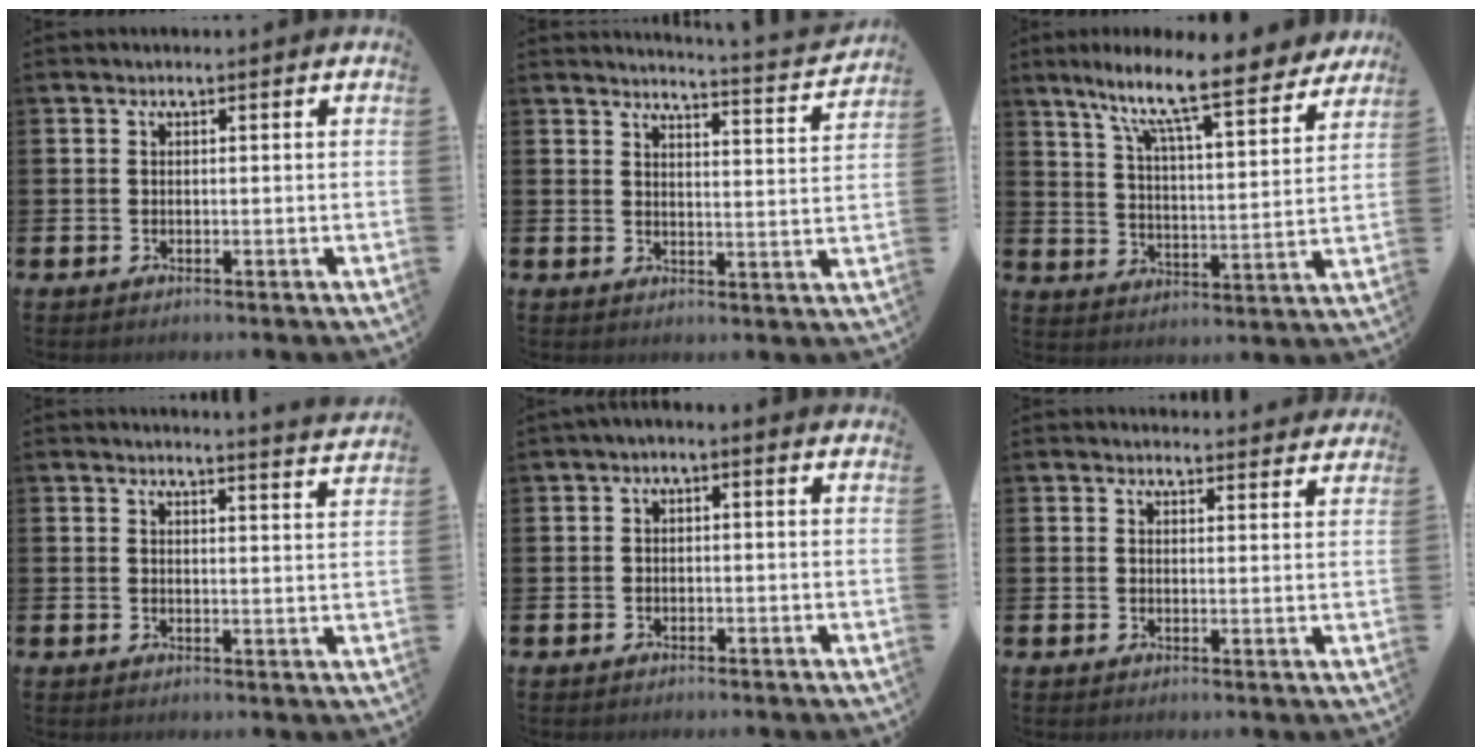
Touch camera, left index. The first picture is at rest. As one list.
[{"total": 3.5, "force": [3.5, -0.5, 0.5], "torque": [-0.008, -0.037, 0.053]}, {"total": 11.3, "force": [9.3, 1.6, 6.2], "torque": [-0.133, -0.064, 0.151]}, {"total": 3.2, "force": [3.1, -0.5, -0.1], "torque": [0.007, -0.026, 0.054]}, {"total": 1.1, "force": [-0.9, 0.2, 0.6], "torque": [-0.007, -0.002, -0.018]}, {"total": 2.6, "force": [2.5, 0.4, -0.1], "torque": [0.010, -0.017, 0.043]}]